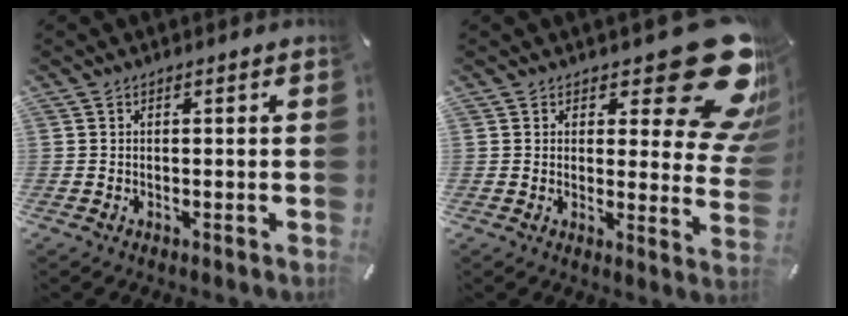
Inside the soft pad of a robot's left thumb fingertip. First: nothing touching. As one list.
[{"total": 20.2, "force": [11.3, 8.1, 14.6], "torque": [-0.171, -0.081, 0.187]}]